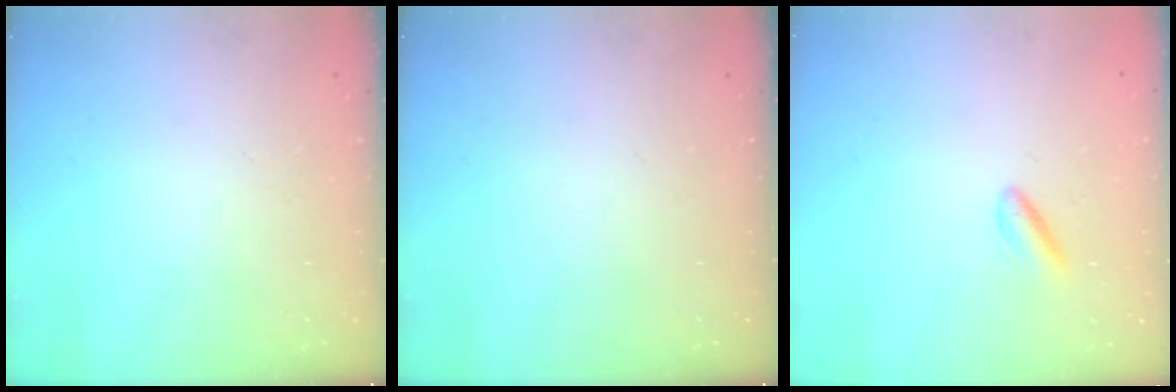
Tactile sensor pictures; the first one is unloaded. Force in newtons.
{"total": 0.0}
{"total": 2.4, "press": 2.3, "slide": 0.9}